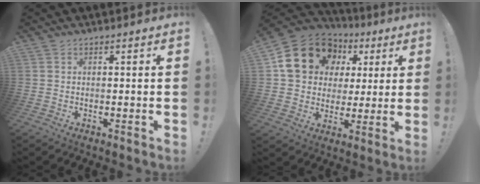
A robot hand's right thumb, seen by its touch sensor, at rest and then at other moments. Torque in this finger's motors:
{"motor_torque": [1.85, 1.90, 0.49, -0.40, 0.06]}